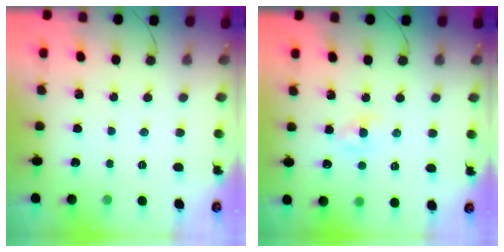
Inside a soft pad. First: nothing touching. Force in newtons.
{"total": 2.0, "press": 1.9, "slide": 0.7}